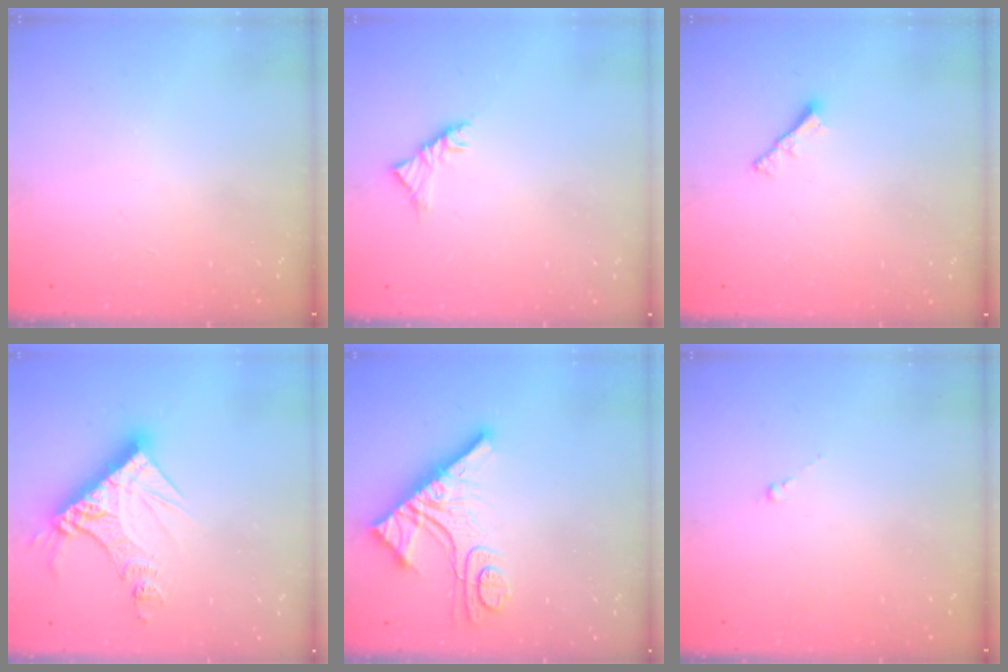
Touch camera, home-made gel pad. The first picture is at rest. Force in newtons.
{"total": 3.5, "press": 3.4, "slide": 1.1}
{"total": 2.2, "press": 2.1, "slide": 0.6}
{"total": 14.5, "press": 14.4, "slide": 1.8}
{"total": 13.9, "press": 13.8, "slide": 1.1}
{"total": 0.0}